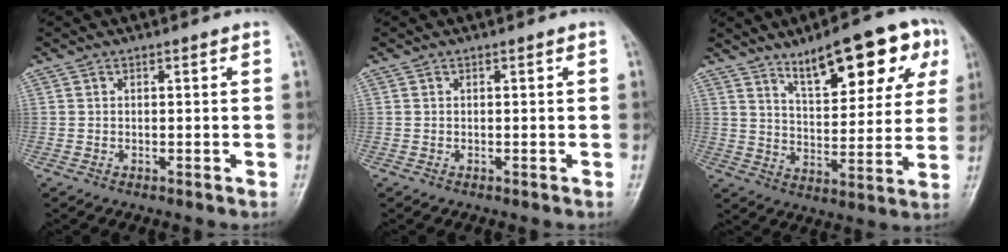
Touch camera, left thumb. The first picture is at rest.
{"total": 0.0}
{"total": 16.8, "force": [8.9, 6.2, 12.8], "torque": [-0.138, -0.025, 0.134]}